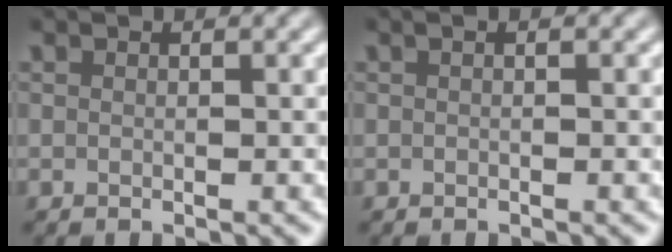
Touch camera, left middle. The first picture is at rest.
{"total": 0.5, "force": [0.1, 0.1, 0.5], "torque": [-0.009, -0.002, -0.003]}